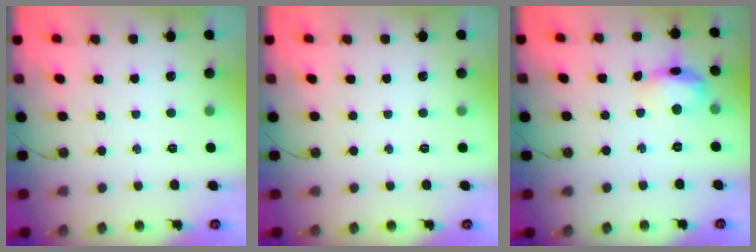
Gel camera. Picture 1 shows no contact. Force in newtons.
{"total": 0.0}
{"total": 16.5, "press": 11.0, "slide": 12.2}